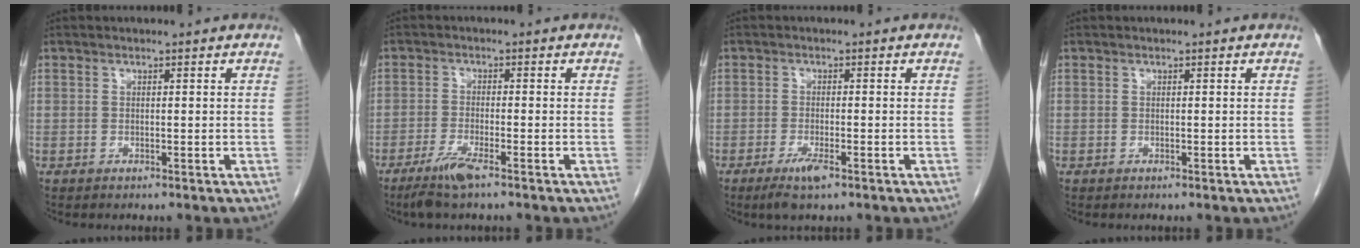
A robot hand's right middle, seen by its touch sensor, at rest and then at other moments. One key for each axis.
{"total": 4.2, "fx": -2.9, "fy": 0.1, "fz": 3.1, "tx": -0.069, "ty": -0.011, "tz": -0.059}
{"total": 3.5, "fx": -2.1, "fy": 0.5, "fz": 2.7, "tx": -0.057, "ty": -0.007, "tz": -0.037}
{"total": 0.0}